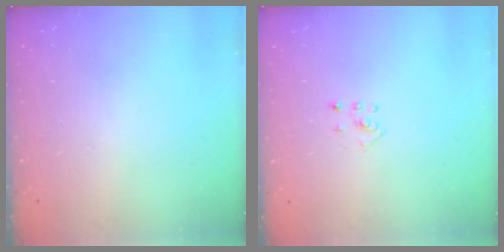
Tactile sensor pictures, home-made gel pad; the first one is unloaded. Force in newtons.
{"total": 2.7, "press": 2.6, "slide": 0.6}